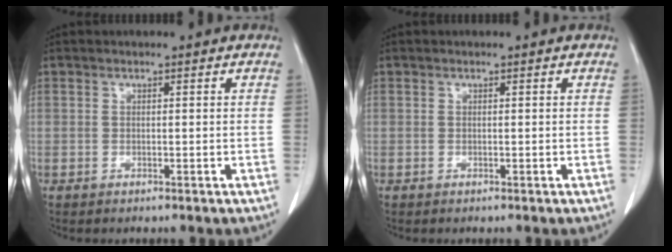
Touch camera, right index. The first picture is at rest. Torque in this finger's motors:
{"motor_torque": [0.00, 0.00, 0.00, 0.00]}